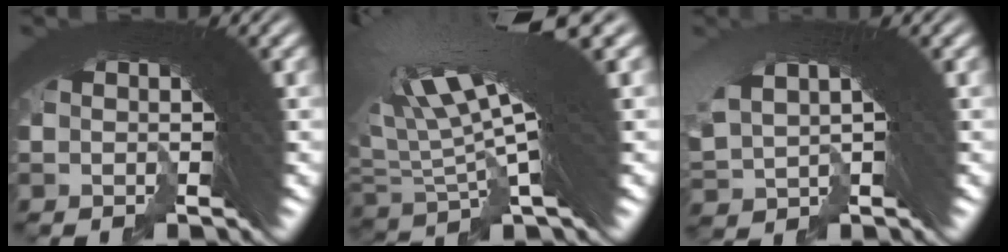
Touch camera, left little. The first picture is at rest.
{"total": 8.4, "force": [4.3, 2.1, 6.9], "torque": [-0.130, 0.026, 0.075]}
{"total": 2.5, "force": [2.3, 0.9, 0.0], "torque": [0.007, 0.011, 0.042]}